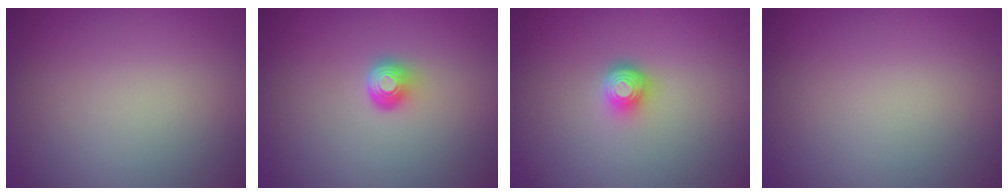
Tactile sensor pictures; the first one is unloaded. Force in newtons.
{"total": 2.0, "press": 1.3, "slide": 1.5}
{"total": 2.2, "press": 1.5, "slide": 1.6}
{"total": 0.0}